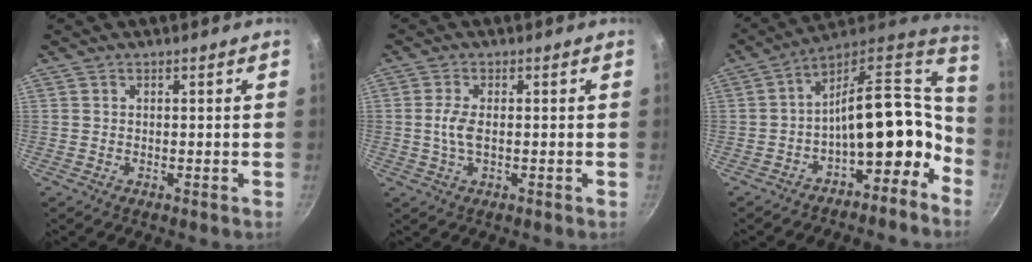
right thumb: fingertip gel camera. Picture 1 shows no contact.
{"total": 3.7, "force": [-0.1, 1.6, 3.3], "torque": [-0.079, 0.002, -0.005]}
{"total": 18.0, "force": [-6.6, 10.4, 13.2], "torque": [-0.131, 0.093, -0.098]}